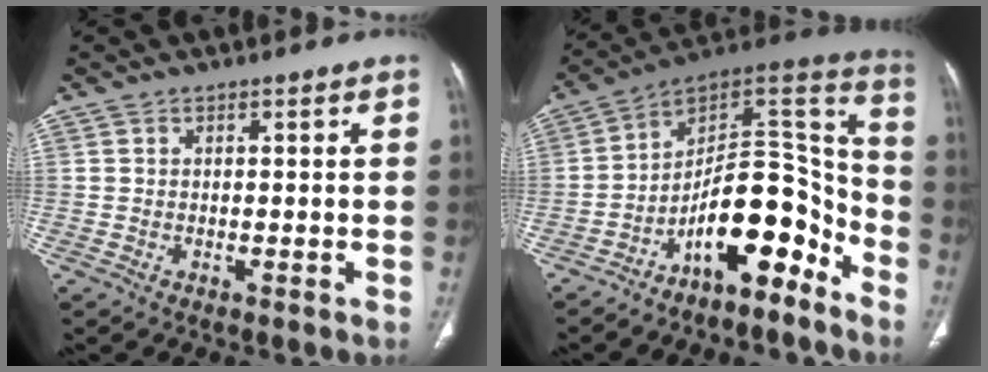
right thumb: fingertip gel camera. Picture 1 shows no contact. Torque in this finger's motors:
{"motor_torque": [2.84, 2.00, 1.32, -1.45, 0.46]}